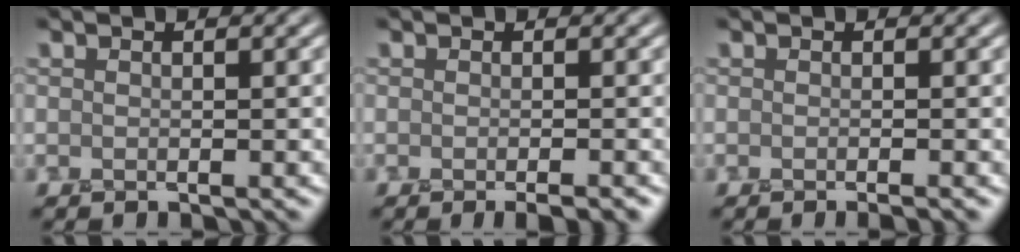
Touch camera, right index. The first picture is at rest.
{"total": 1.7, "force": [-0.8, 0.4, 1.5], "torque": [-0.009, 0.001, -0.013]}
{"total": 1.2, "force": [-0.4, 0.4, 1.0], "torque": [-0.005, 0.002, -0.013]}